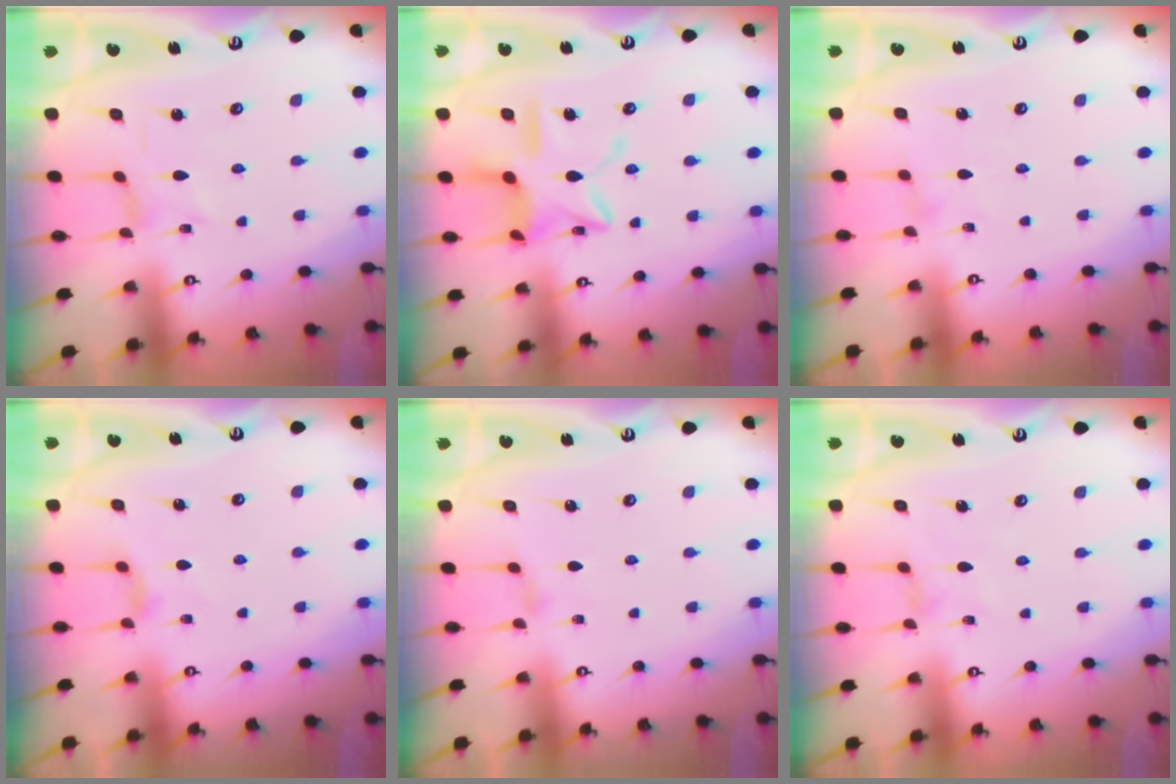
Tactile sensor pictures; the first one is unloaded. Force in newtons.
{"total": 11.3, "press": 11.2, "slide": 0.7}
{"total": 0.0}
{"total": 4.6, "press": 4.5, "slide": 0.7}
{"total": 1.6, "press": 1.6, "slide": 0.3}
{"total": 1.0, "press": 0.9, "slide": 0.2}